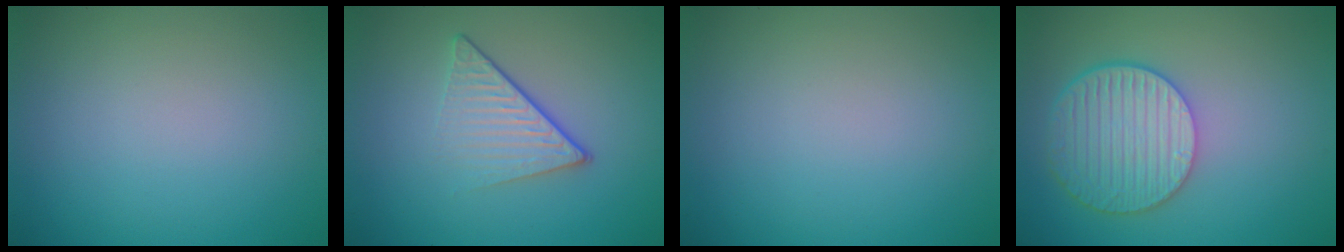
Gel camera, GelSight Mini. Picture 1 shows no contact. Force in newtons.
{"total": 4.2, "press": 2.7, "slide": 3.2}
{"total": 0.0}
{"total": 5.7, "press": 4.8, "slide": 3.1}